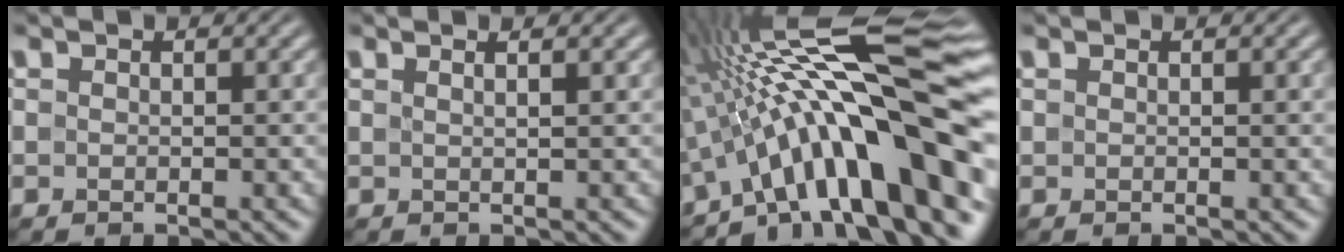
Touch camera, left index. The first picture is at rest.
{"total": 1.8, "force": [1.0, 0.5, 1.4], "torque": [-0.005, 0.003, -0.005]}
{"total": 16.8, "force": [-2.6, 4.5, 16.0], "torque": [-0.218, 0.038, -0.050]}
{"total": 0.8, "force": [0.4, 0.2, 0.7], "torque": [-0.012, 0.001, 0.009]}